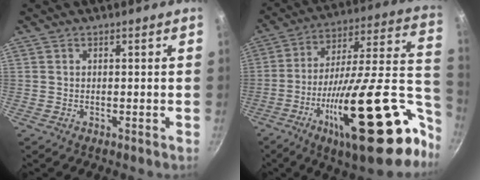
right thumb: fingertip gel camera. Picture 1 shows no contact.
{"total": 34.3, "force": [-13.1, 11.1, 29.7], "torque": [-0.401, 0.052, -0.203]}